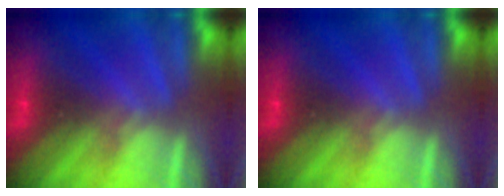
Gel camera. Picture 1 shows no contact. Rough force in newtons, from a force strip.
{"total": 0.0}